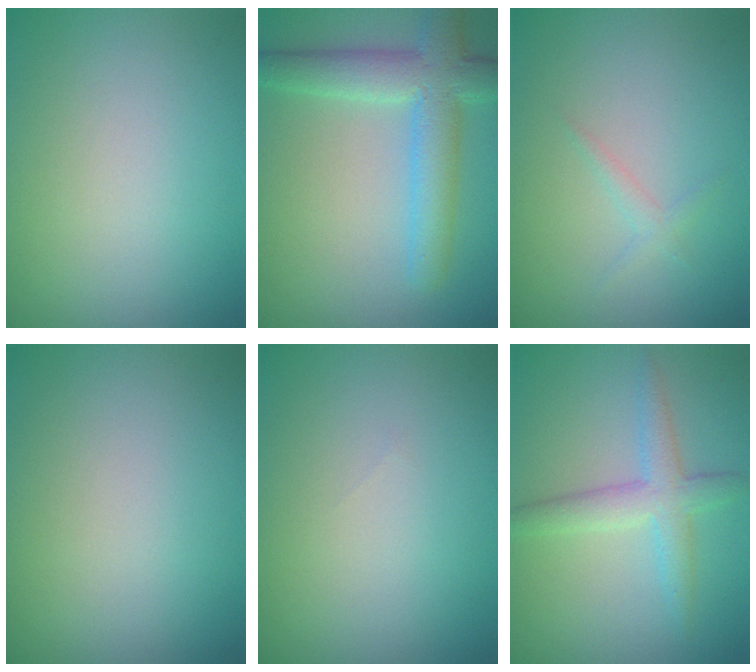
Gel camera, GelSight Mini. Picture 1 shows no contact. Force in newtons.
{"total": 5.8, "press": 5.8, "slide": 0.3}
{"total": 1.0, "press": 1.0, "slide": 0.0}
{"total": 0.0}
{"total": 0.0}
{"total": 3.3, "press": 3.3, "slide": 0.0}